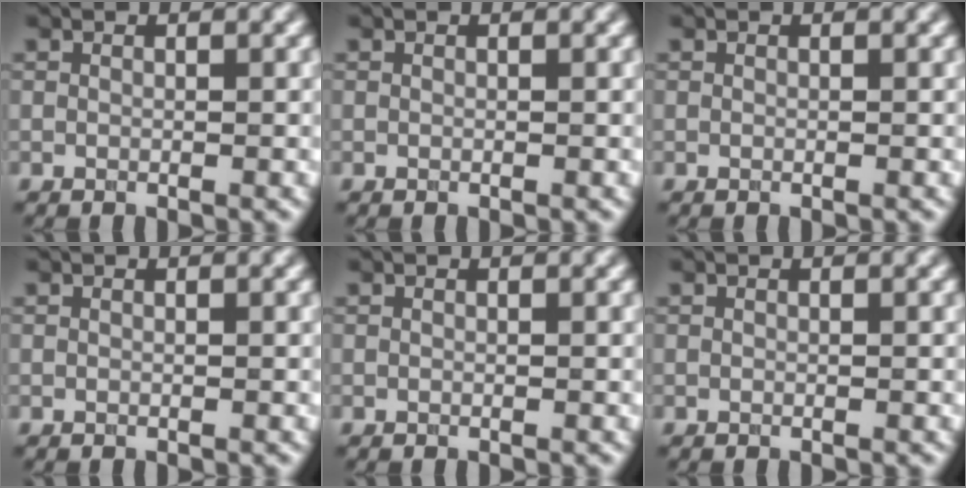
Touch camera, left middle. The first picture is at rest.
{"total": 0.0}
{"total": 0.0}
{"total": 0.0}
{"total": 0.0}
{"total": 0.0}